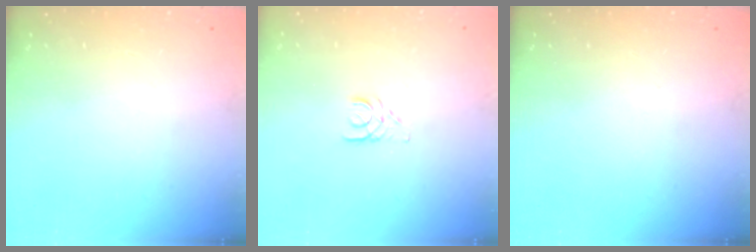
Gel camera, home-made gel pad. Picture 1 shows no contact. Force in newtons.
{"total": 2.5, "press": 2.5, "slide": 0.3}
{"total": 0.0}